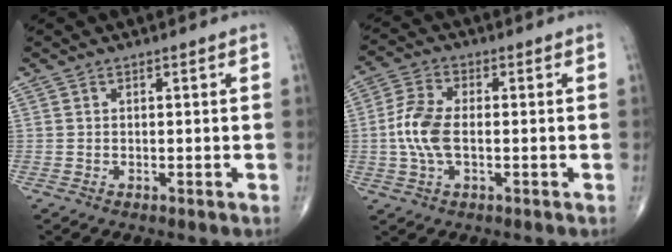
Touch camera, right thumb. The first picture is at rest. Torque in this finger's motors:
{"motor_torque": [0.91, 0.92, 0.49, -0.43, 0.09]}